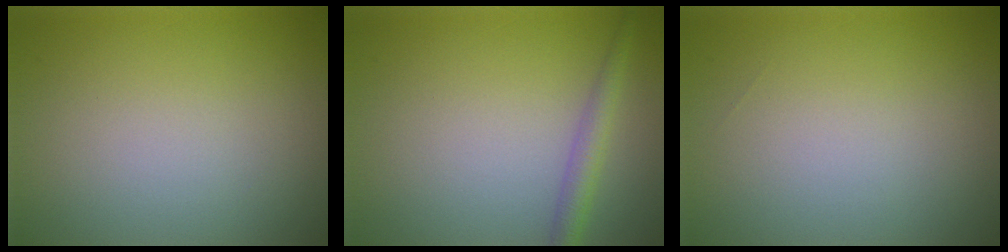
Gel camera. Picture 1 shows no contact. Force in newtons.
{"total": 2.1, "press": 2.1, "slide": 0.1}
{"total": 0.0}